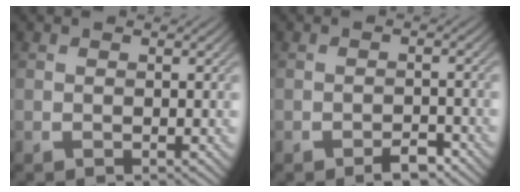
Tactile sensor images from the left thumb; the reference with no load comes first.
{"total": 2.5, "force": [-1.8, 0.9, 1.4], "torque": [-0.017, 0.003, -0.031]}